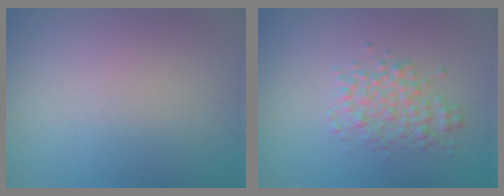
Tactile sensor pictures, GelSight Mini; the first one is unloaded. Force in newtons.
{"total": 2.8, "press": 2.8, "slide": 0.0}